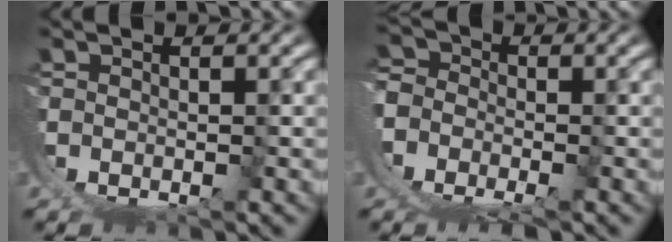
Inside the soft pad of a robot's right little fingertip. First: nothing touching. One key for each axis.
{"total": 7.8, "fx": -2.5, "fy": 6.5, "fz": 3.6, "tx": -0.070, "ty": -0.027, "tz": -0.047}